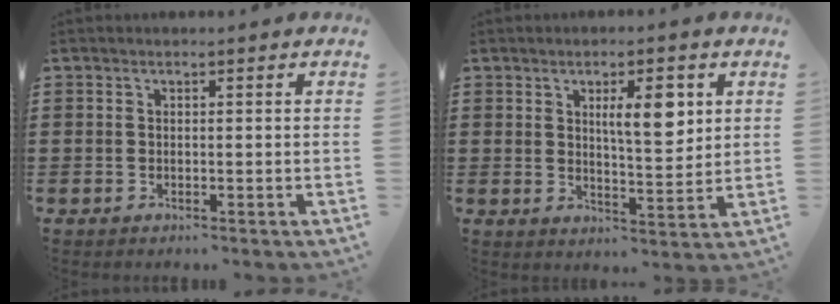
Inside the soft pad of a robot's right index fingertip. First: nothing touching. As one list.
[{"total": 6.7, "force": [2.4, 2.2, 5.8], "torque": [-0.095, -0.002, 0.034]}]